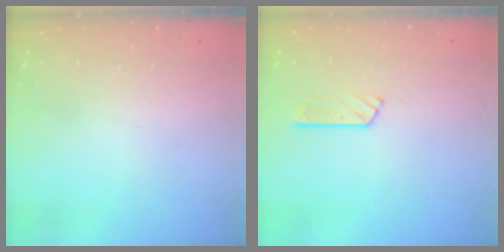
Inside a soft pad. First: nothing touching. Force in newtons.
{"total": 5.5, "press": 5.5, "slide": 0.4}